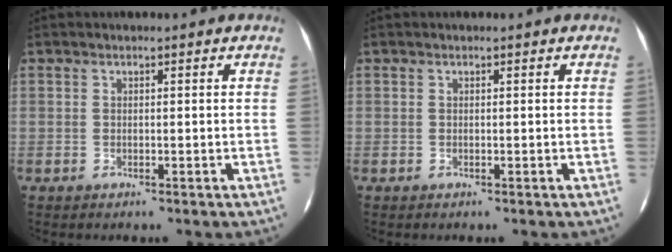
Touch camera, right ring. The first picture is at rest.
{"total": 0.0}